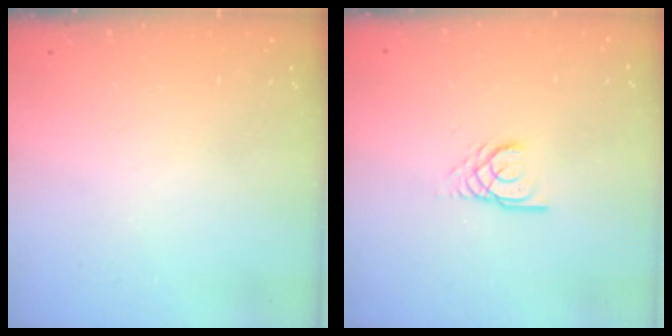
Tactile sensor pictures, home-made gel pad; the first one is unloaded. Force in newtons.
{"total": 2.9, "press": 2.9, "slide": 0.1}